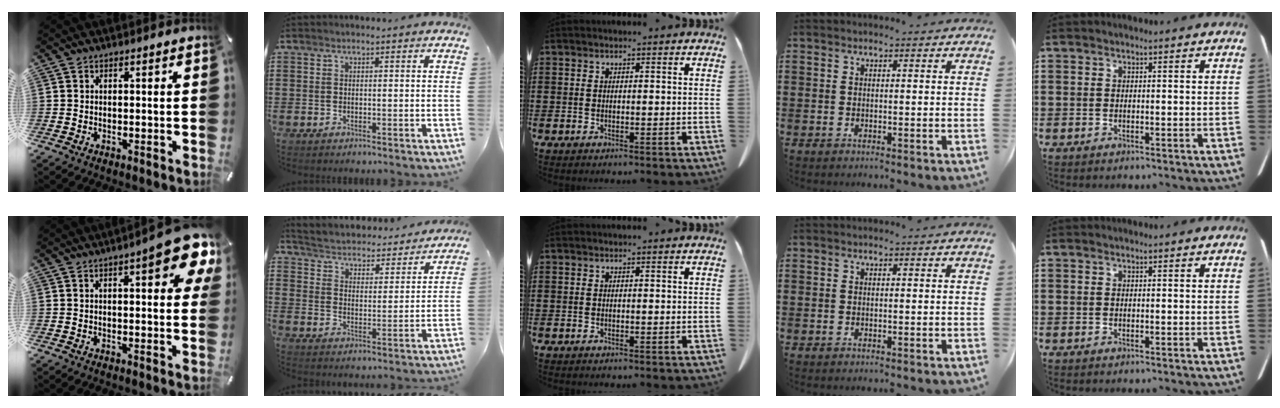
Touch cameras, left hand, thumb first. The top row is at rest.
{"thumb": {"total": 12.0, "force": [5.3, 3.5, 10.1], "torque": [-0.128, -0.024, 0.084]}, "index": {"total": 3.2, "force": [3.2, 0.2, 0.1], "torque": [-0.024, -0.033, 0.044]}}